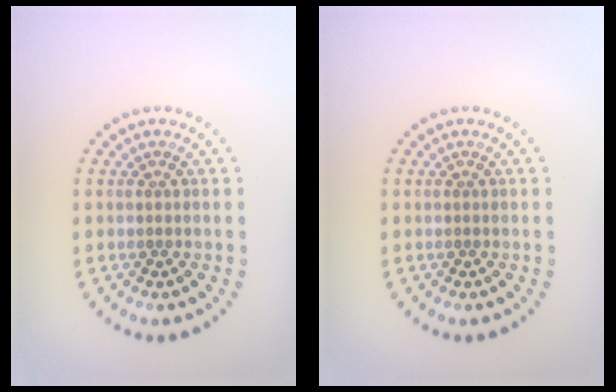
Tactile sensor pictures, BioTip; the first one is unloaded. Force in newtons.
{"total": 0.0}